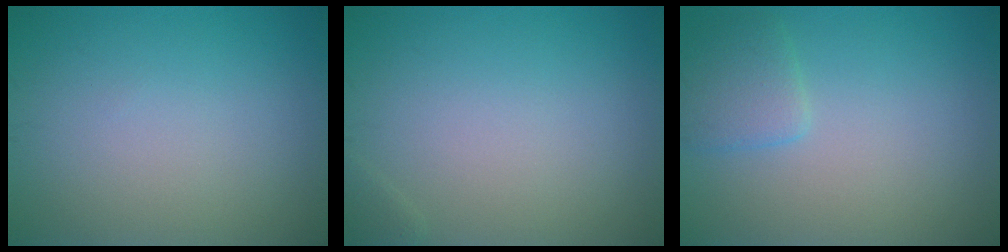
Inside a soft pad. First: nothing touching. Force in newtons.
{"total": 0.6, "press": 0.5, "slide": 0.1}
{"total": 2.2, "press": 2.2, "slide": 0.1}